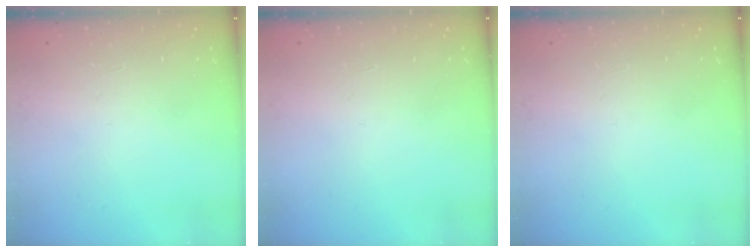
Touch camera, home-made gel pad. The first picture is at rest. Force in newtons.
{"total": 0.0}
{"total": 0.0}